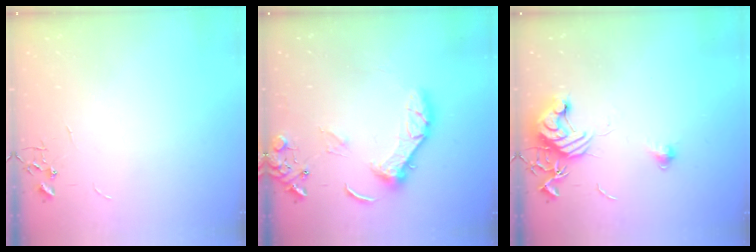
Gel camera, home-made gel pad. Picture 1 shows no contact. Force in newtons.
{"total": 13.0, "press": 12.9, "slide": 1.1}
{"total": 12.2, "press": 12.2, "slide": 1.3}